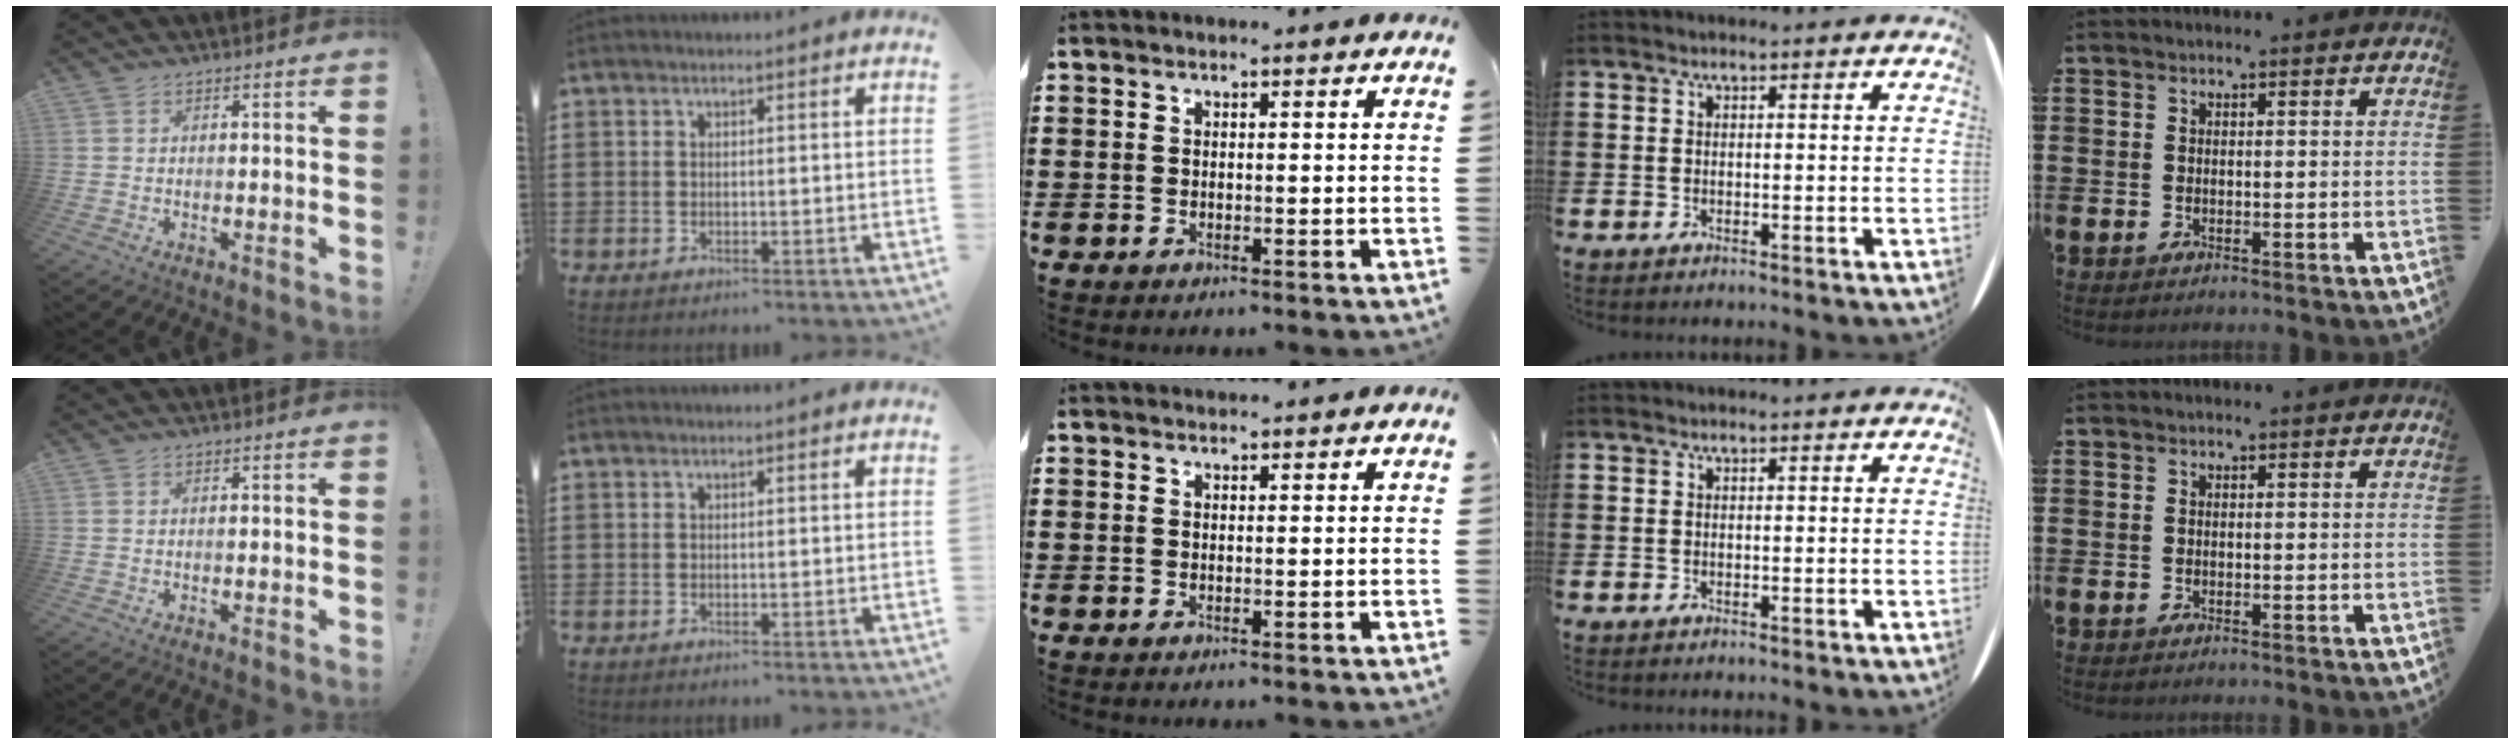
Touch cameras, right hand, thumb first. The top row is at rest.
{"middle": {"total": 0.8, "force": [0.8, 0.2, -0.1], "torque": [-0.001, 0.001, 0.015]}}